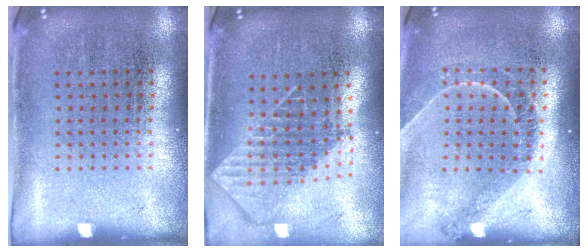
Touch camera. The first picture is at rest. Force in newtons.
{"total": 1.9, "press": 1.5, "slide": 1.1}
{"total": 1.2, "press": 1.2, "slide": 0.3}